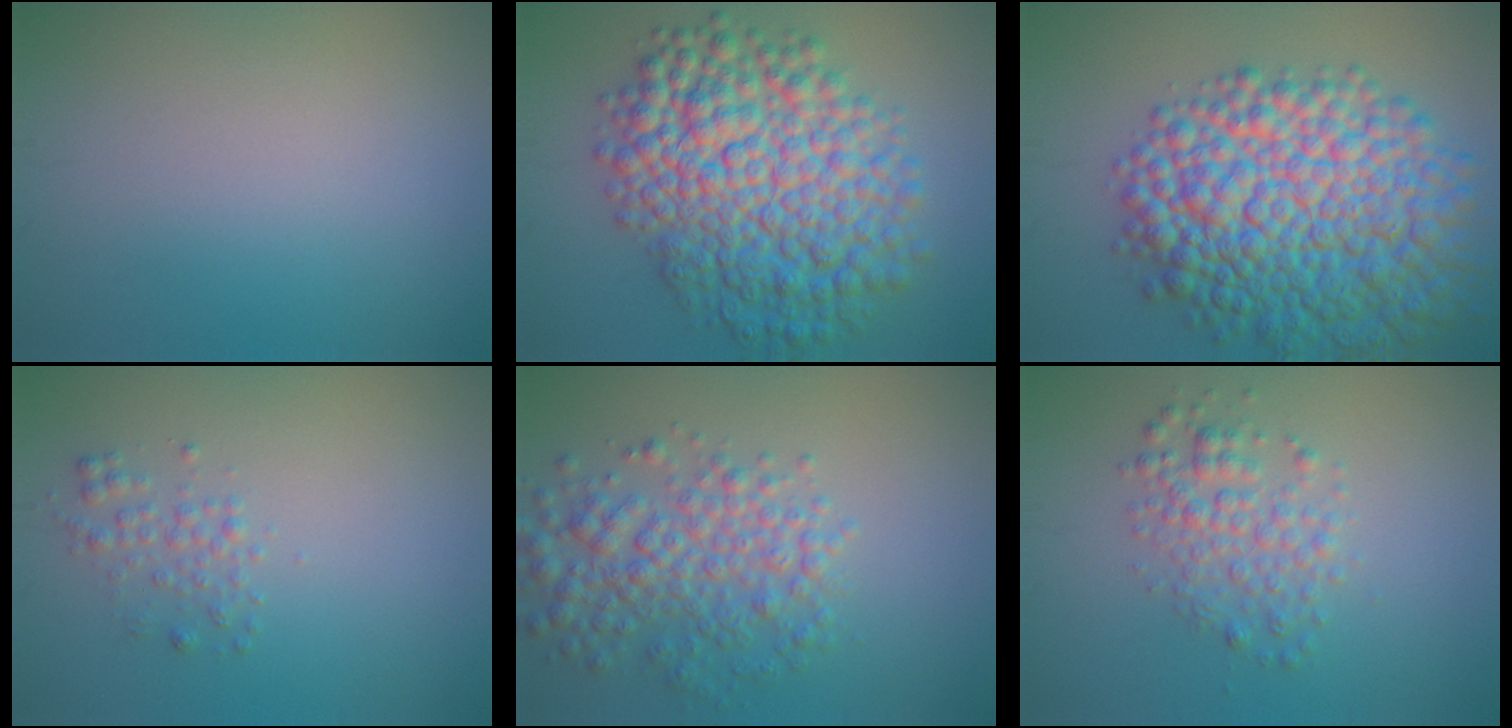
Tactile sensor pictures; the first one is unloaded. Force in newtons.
{"total": 10.9, "press": 10.9, "slide": 0.2}
{"total": 12.7, "press": 12.7, "slide": 0.3}
{"total": 1.5, "press": 1.5, "slide": 0.1}
{"total": 5.0, "press": 5.0, "slide": 0.0}
{"total": 3.0, "press": 3.0, "slide": 0.1}